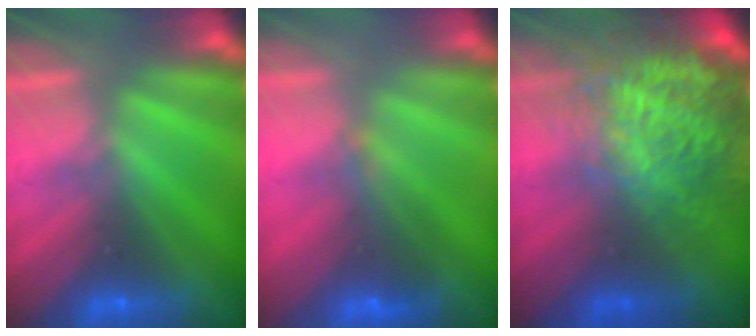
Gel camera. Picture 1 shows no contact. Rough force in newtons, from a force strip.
{"total": 4.1}
{"total": 7.6}